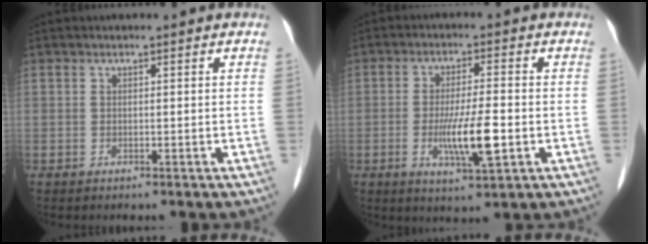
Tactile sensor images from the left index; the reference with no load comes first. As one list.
[{"total": 7.7, "force": [-1.9, 1.0, 7.3], "torque": [-0.138, -0.013, -0.035]}]